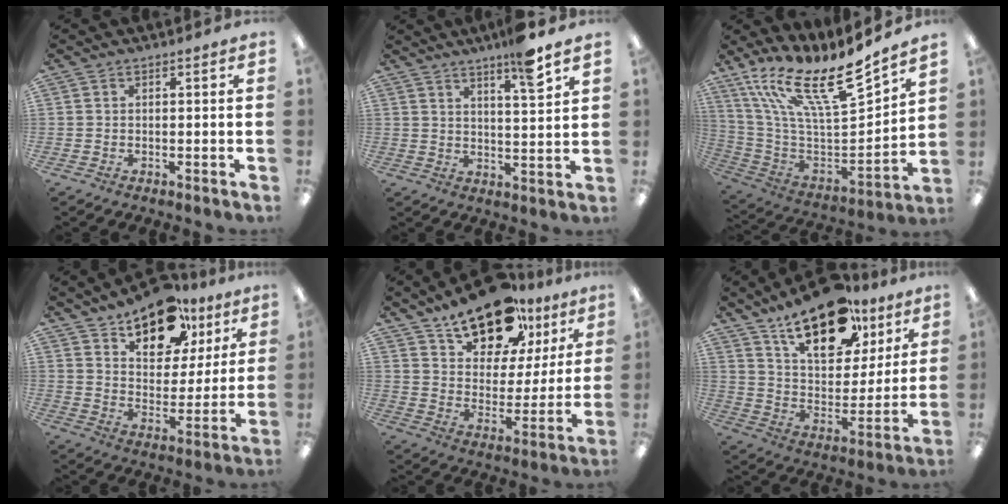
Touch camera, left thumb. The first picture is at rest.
{"total": 8.2, "force": [6.2, 0.4, 5.5], "torque": [-0.083, -0.036, 0.098]}
{"total": 20.7, "force": [14.0, 5.8, 14.1], "torque": [-0.239, -0.098, 0.239]}
{"total": 16.1, "force": [11.7, 8.5, 7.1], "torque": [-0.103, -0.069, 0.205]}
{"total": 18.3, "force": [13.6, 9.0, 8.4], "torque": [-0.127, -0.086, 0.237]}
{"total": 21.5, "force": [14.0, 10.6, 12.3], "torque": [-0.185, -0.075, 0.241]}